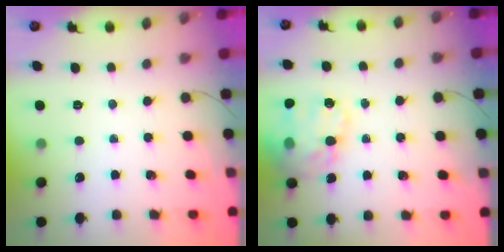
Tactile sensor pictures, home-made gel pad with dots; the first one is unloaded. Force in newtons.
{"total": 20.6, "press": 20.3, "slide": 3.5}